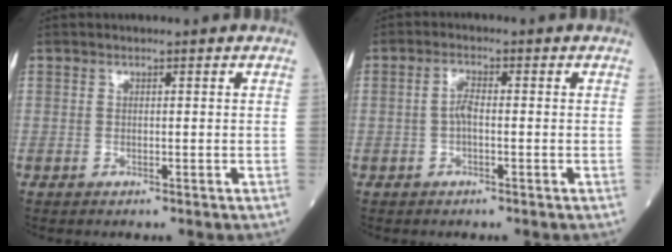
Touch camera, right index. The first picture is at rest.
{"total": 2.4, "force": [-0.5, 0.7, 2.2], "torque": [-0.044, 0.004, -0.009]}